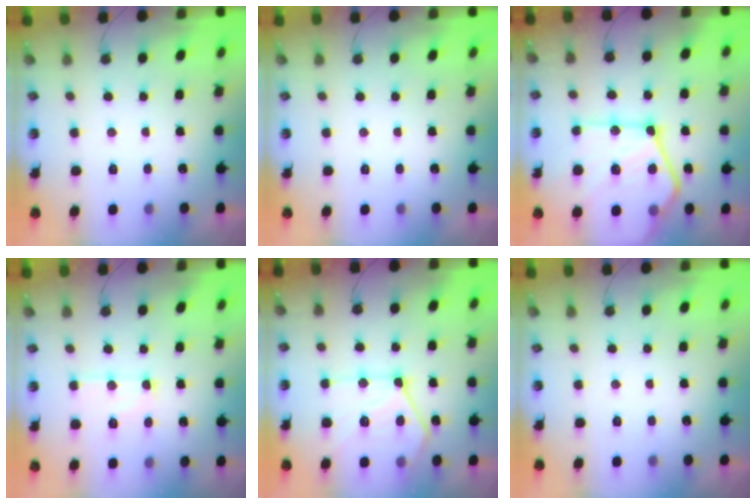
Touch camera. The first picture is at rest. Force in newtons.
{"total": 0.0}
{"total": 29.0, "press": 28.8, "slide": 3.0}
{"total": 10.0, "press": 10.0, "slide": 0.6}
{"total": 16.9, "press": 16.8, "slide": 1.6}
{"total": 0.0}